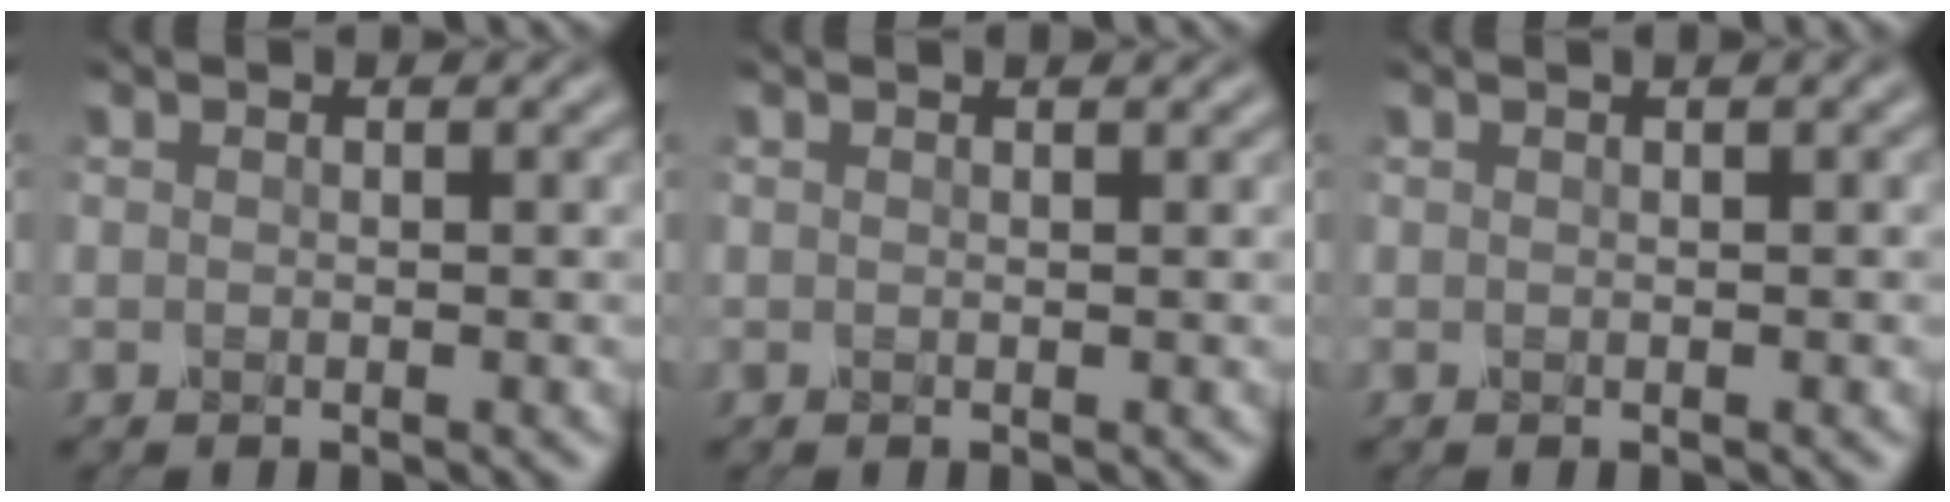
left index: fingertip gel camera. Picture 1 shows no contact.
{"total": 0.7, "force": [0.7, 0.1, 0.3], "torque": [-0.007, -0.001, 0.004]}
{"total": 0.8, "force": [0.4, 0.1, 0.6], "torque": [-0.014, 0.004, 0.004]}